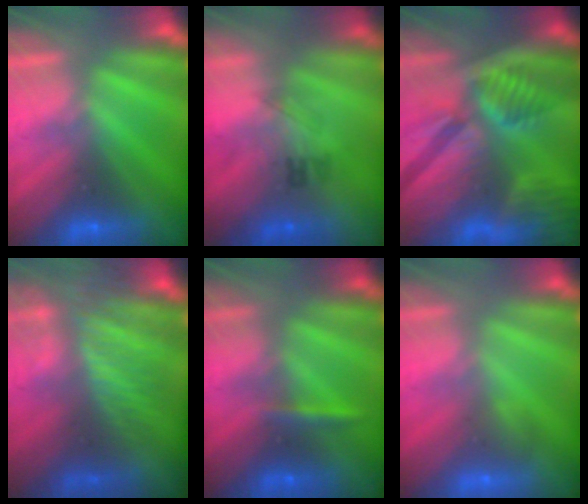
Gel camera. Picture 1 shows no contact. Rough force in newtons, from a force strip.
{"total": 2.3}
{"total": 8.8}
{"total": 4.2}
{"total": 2.4}
{"total": 2.6}